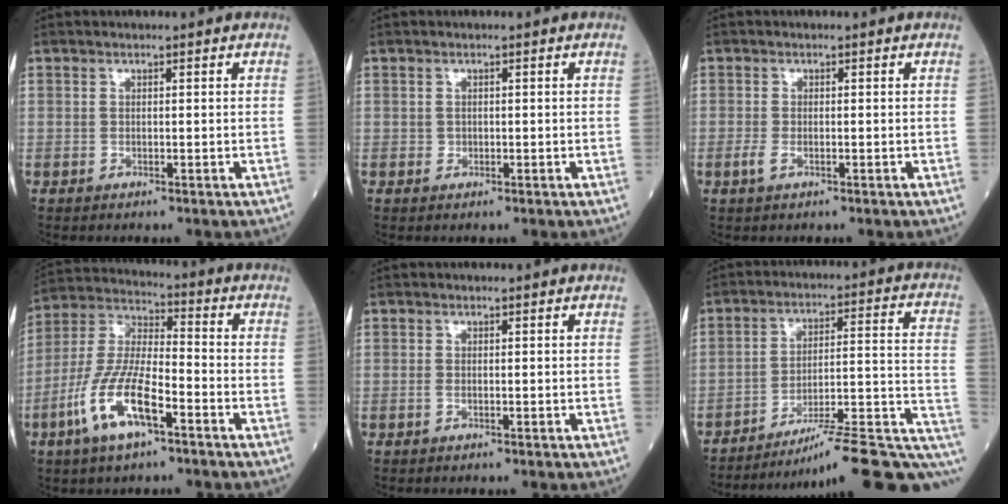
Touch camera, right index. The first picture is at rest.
{"total": 0.6, "force": [0.0, 0.6, 0.2], "torque": [-0.001, 0.002, -0.001]}
{"total": 1.6, "force": [-0.6, 0.7, 1.3], "torque": [-0.033, -0.002, -0.011]}
{"total": 12.9, "force": [-5.9, 3.6, 10.9], "torque": [-0.232, -0.003, -0.114]}
{"total": 0.6, "force": [-0.2, 0.3, 0.5], "torque": [-0.014, -0.001, -0.003]}
{"total": 17.9, "force": [-12.5, 1.5, 12.7], "torque": [-0.117, 0.040, -0.179]}